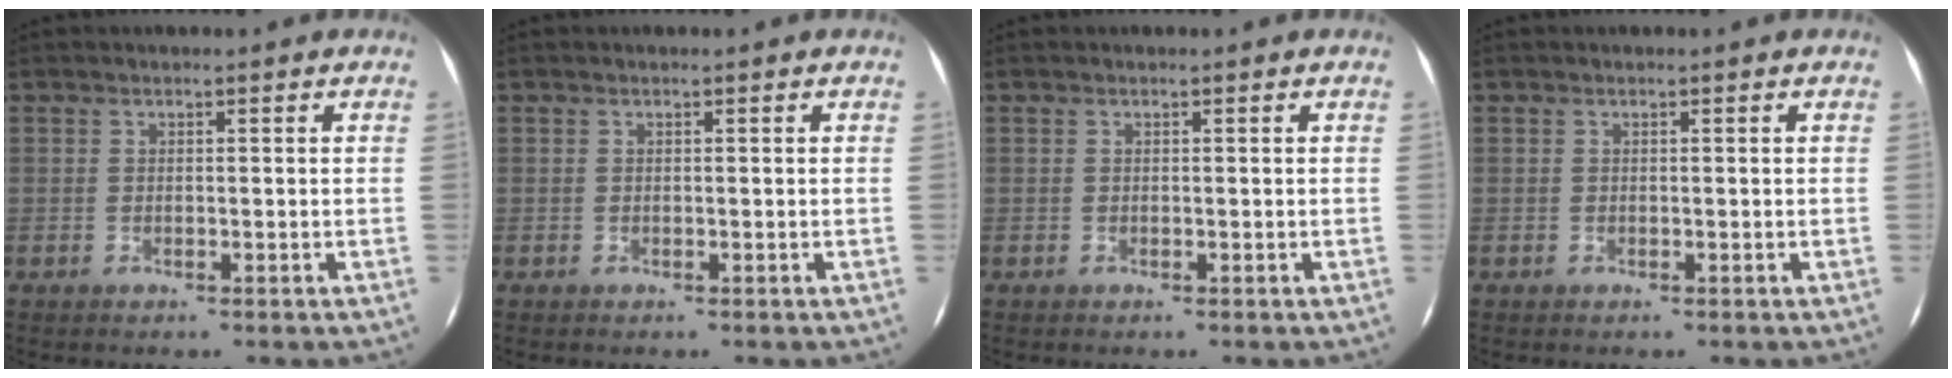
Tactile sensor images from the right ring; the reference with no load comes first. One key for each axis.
{"total": 0.0}
{"total": 0.0}
{"total": 0.0}